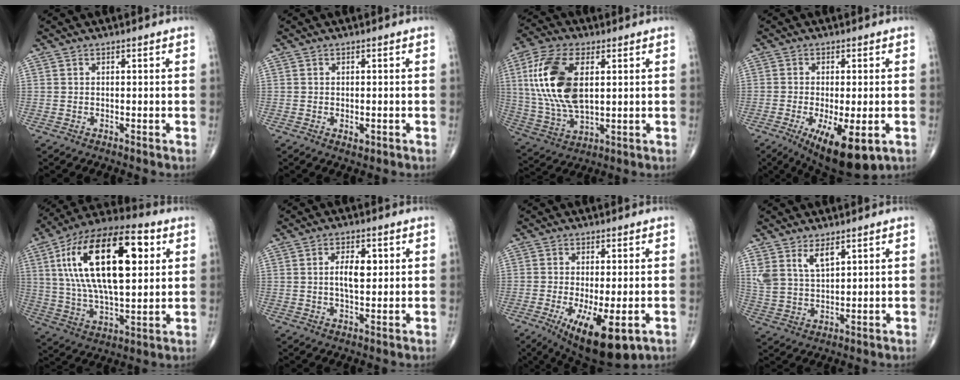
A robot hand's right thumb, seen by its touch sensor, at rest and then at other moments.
{"total": 1.4, "force": [-0.5, 0.7, 1.1], "torque": [-0.014, -0.003, -0.003]}
{"total": 17.2, "force": [3.6, 8.7, 14.4], "torque": [-0.301, -0.006, 0.072]}
{"total": 12.0, "force": [-4.9, 4.0, 10.2], "torque": [-0.165, -0.017, -0.067]}
{"total": 26.7, "force": [7.2, 11.7, 22.8], "torque": [-0.406, 0.002, 0.116]}
{"total": 5.4, "force": [1.0, 2.5, 4.7], "torque": [-0.076, -0.003, 0.017]}
{"total": 12.9, "force": [-5.0, 4.5, 11.0], "torque": [-0.183, -0.020, -0.066]}
{"total": 6.1, "force": [3.6, 2.6, 4.2], "torque": [-0.079, -0.020, 0.080]}